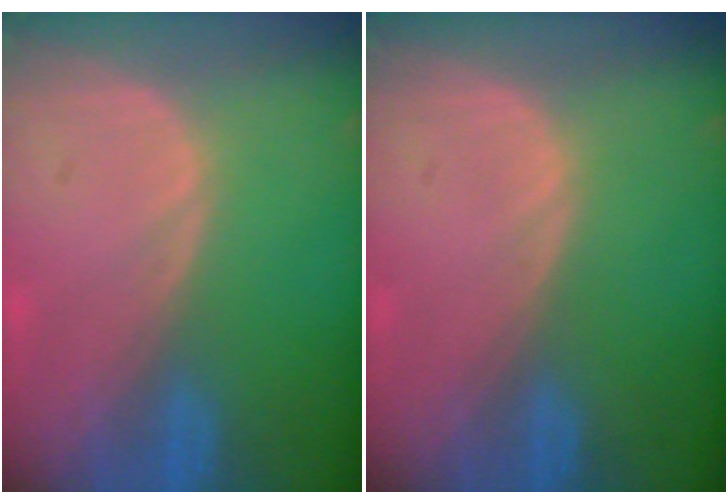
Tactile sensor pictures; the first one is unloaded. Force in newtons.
{"total": 0.0}